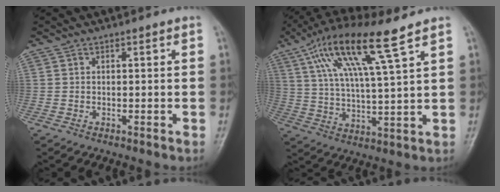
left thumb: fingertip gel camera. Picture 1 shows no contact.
{"total": 14.9, "force": [8.1, 2.1, 12.3], "torque": [-0.240, -0.015, 0.153]}